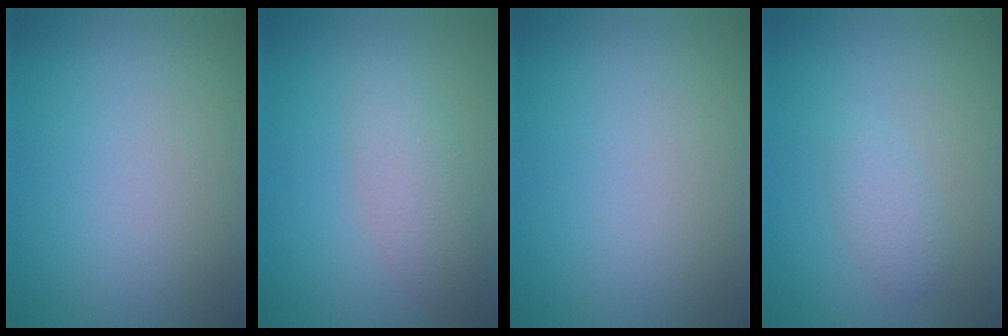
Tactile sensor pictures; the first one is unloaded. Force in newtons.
{"total": 3.0, "press": 3.0, "slide": 0.1}
{"total": 0.0}
{"total": 1.8, "press": 1.8, "slide": 0.2}